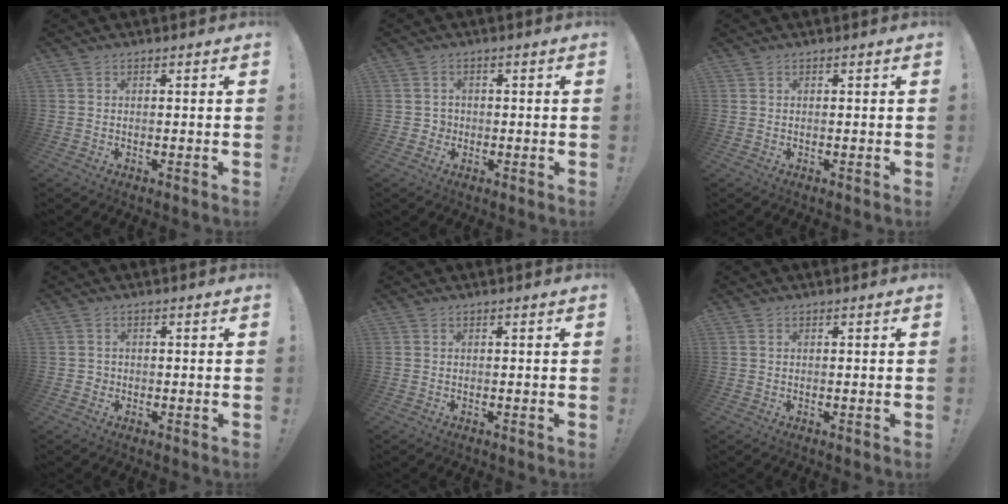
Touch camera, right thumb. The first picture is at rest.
{"total": 2.2, "force": [-0.5, 2.1, 0.5], "torque": [-0.009, 0.004, -0.009]}
{"total": 0.0}
{"total": 1.5, "force": [-0.5, 1.4, 0.4], "torque": [-0.014, 0.007, -0.008]}
{"total": 0.0}
{"total": 0.5, "force": [0.3, 0.4, 0.3], "torque": [-0.013, 0.004, 0.007]}